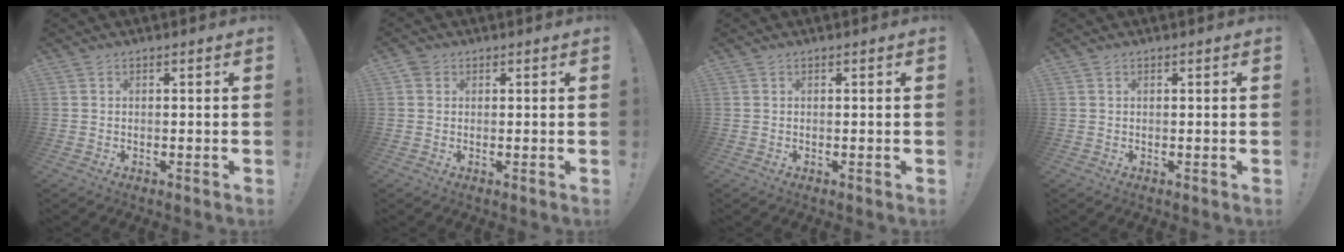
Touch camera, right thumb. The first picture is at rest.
{"total": 1.7, "force": [0.9, 1.4, 0.4], "torque": [-0.005, 0.000, 0.015]}
{"total": 0.0}
{"total": 0.0}